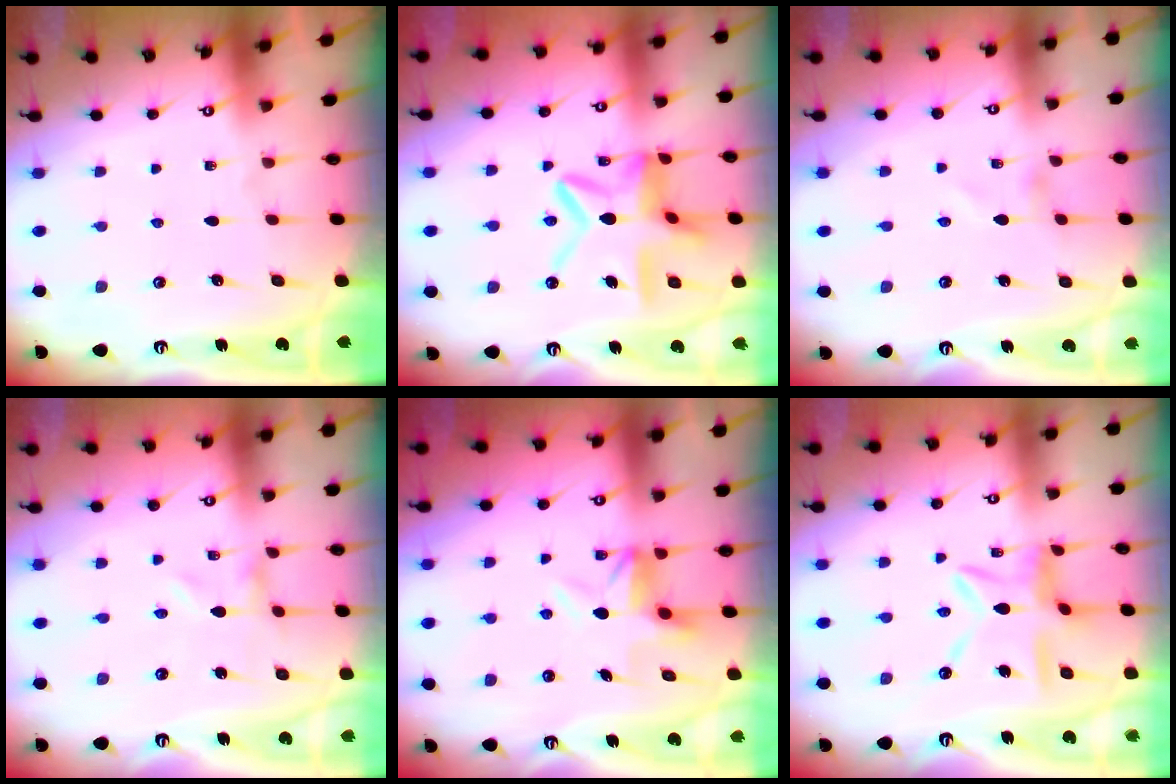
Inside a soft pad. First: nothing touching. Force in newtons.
{"total": 14.0, "press": 14.0, "slide": 1.3}
{"total": 0.0}
{"total": 0.0}
{"total": 5.5, "press": 5.3, "slide": 1.2}
{"total": 10.2, "press": 10.1, "slide": 0.7}